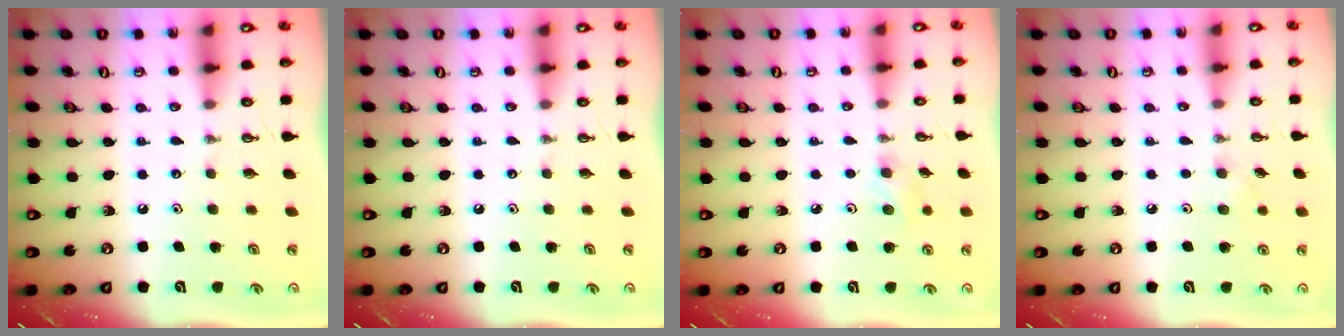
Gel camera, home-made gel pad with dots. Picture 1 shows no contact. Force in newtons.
{"total": 0.0}
{"total": 7.0, "press": 5.7, "slide": 4.2}
{"total": 5.2, "press": 5.0, "slide": 1.4}